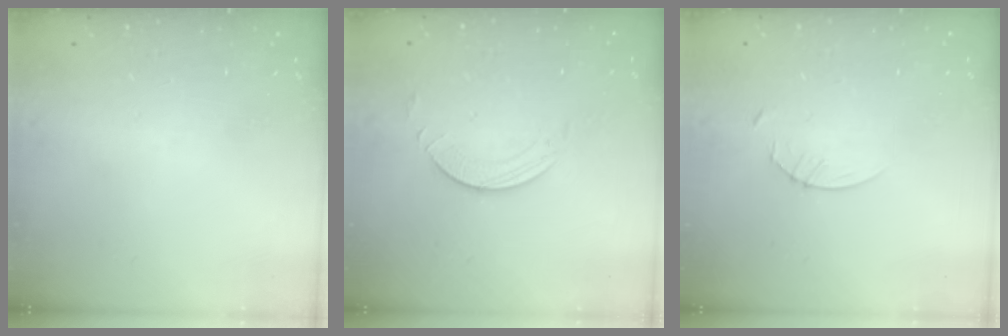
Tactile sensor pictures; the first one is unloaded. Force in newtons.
{"total": 2.8, "press": 2.8, "slide": 0.2}
{"total": 2.9, "press": 2.9, "slide": 0.4}